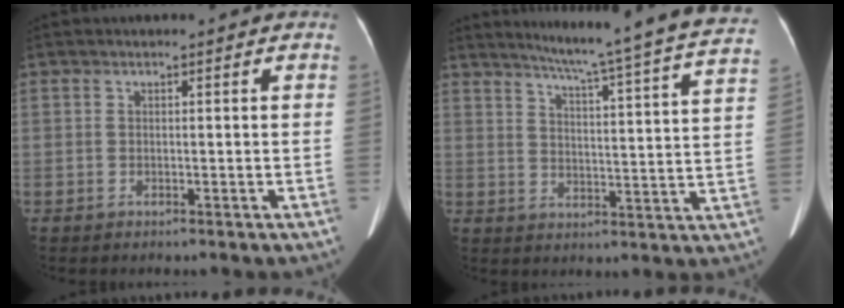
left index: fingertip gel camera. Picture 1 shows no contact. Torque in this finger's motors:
{"motor_torque": [-0.54, -1.60, 0.00, 0.02]}